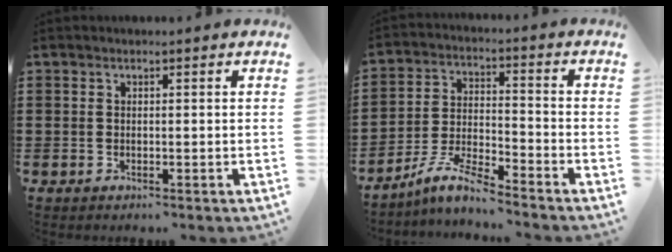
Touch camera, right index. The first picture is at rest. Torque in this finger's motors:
{"motor_torque": [-0.52, 0.99, -1.05, -0.21]}